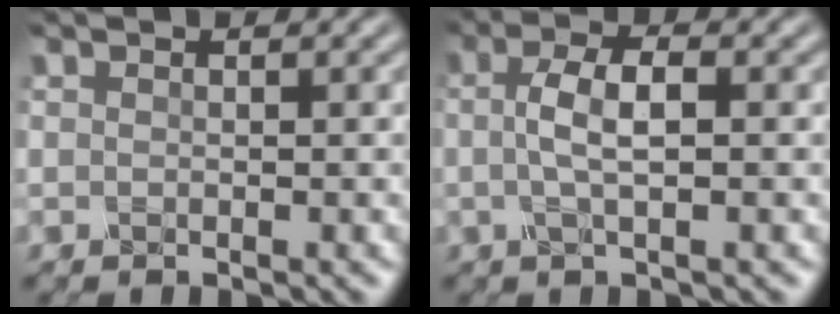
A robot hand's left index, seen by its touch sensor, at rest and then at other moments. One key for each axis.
{"total": 3.0, "fx": -0.3, "fy": 0.8, "fz": 2.9, "tx": -0.059, "ty": 0.007, "tz": -0.010}